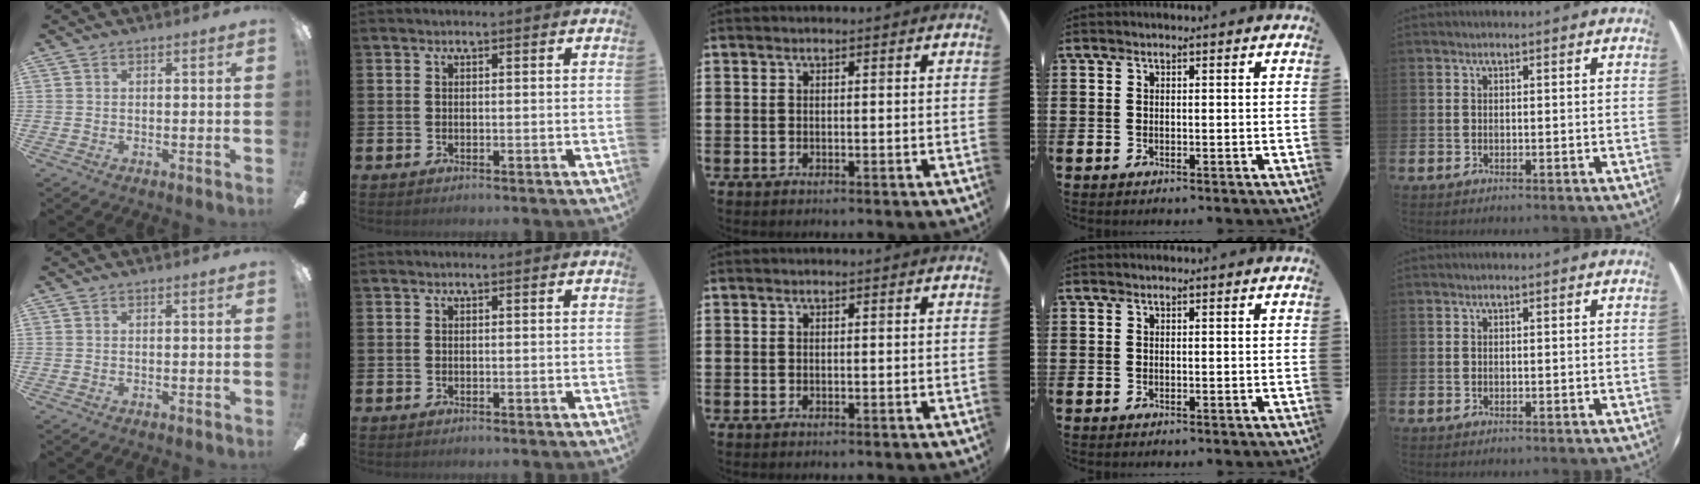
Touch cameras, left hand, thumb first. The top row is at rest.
{}